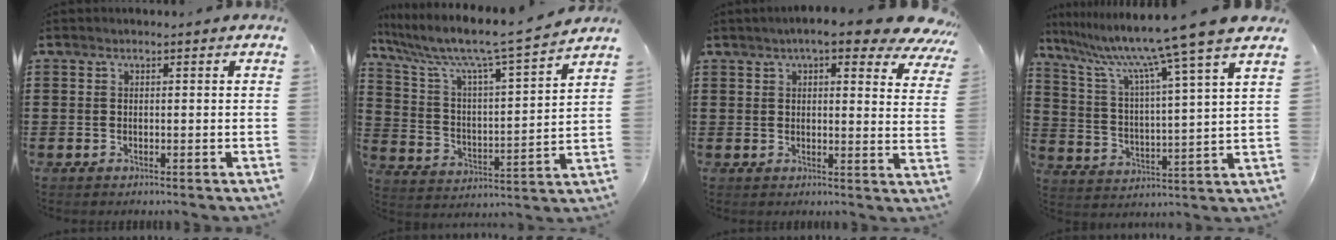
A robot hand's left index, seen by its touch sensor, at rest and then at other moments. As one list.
[{"total": 8.4, "force": [7.1, 0.3, 4.4], "torque": [-0.119, -0.056, 0.110]}, {"total": 7.5, "force": [5.9, 1.1, 4.4], "torque": [-0.079, -0.018, 0.101]}, {"total": 10.9, "force": [9.0, -1.8, 5.8], "torque": [-0.149, -0.060, 0.137]}]